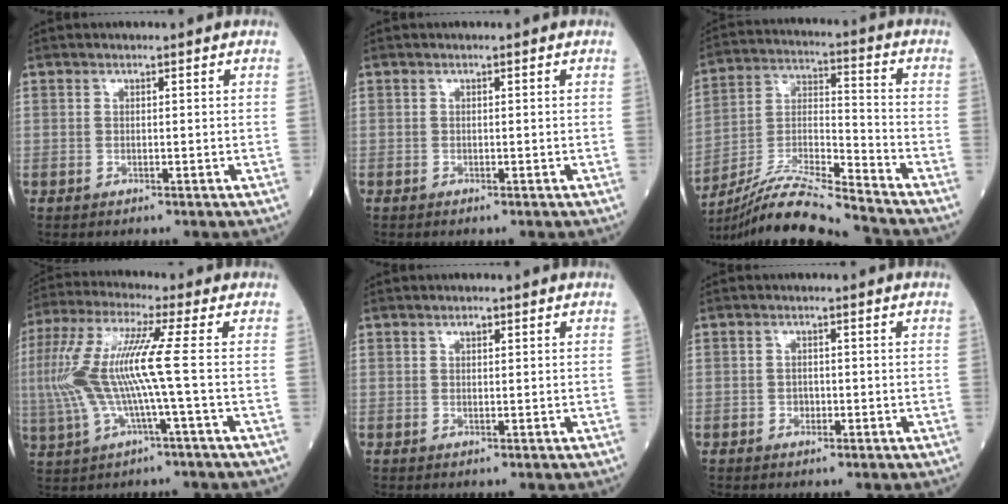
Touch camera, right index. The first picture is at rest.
{"total": 0.0}
{"total": 14.5, "force": [-13.4, -1.3, 5.4], "torque": [-0.106, -0.001, -0.251]}
{"total": 12.6, "force": [-0.6, 0.2, 12.6], "torque": [-0.284, 0.020, -0.018]}
{"total": 0.8, "force": [0.5, 0.3, 0.6], "torque": [-0.009, -0.002, 0.006]}
{"total": 1.1, "force": [-0.4, 0.8, 0.5], "torque": [-0.008, 0.003, -0.007]}